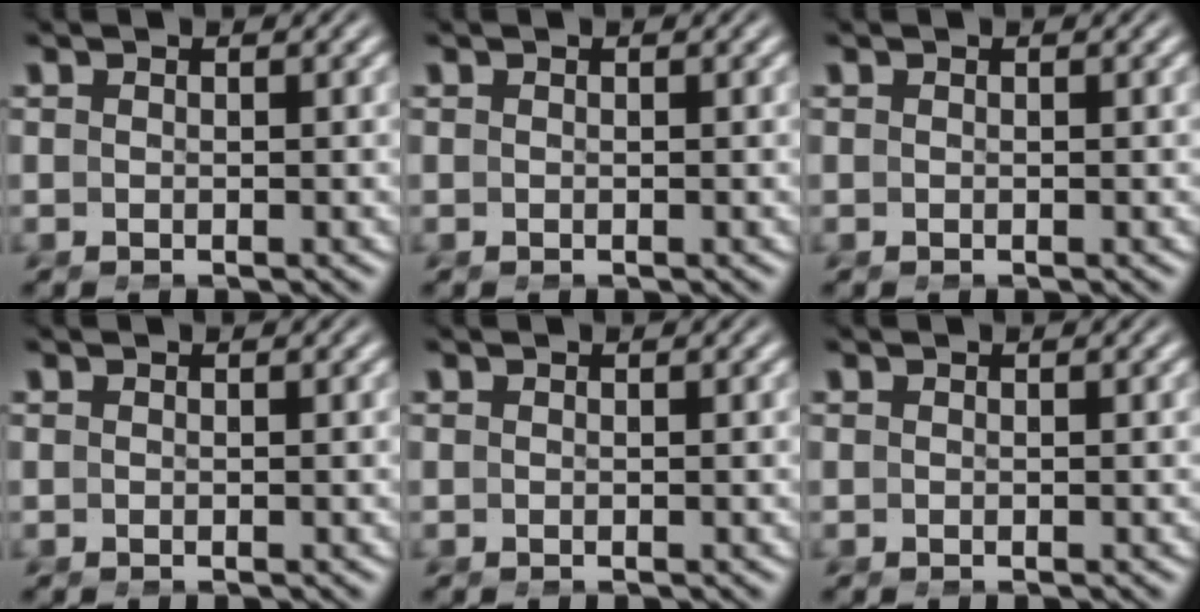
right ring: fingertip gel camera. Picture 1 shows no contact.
{"total": 0.0}
{"total": 0.0}
{"total": 0.0}
{"total": 0.0}
{"total": 0.0}